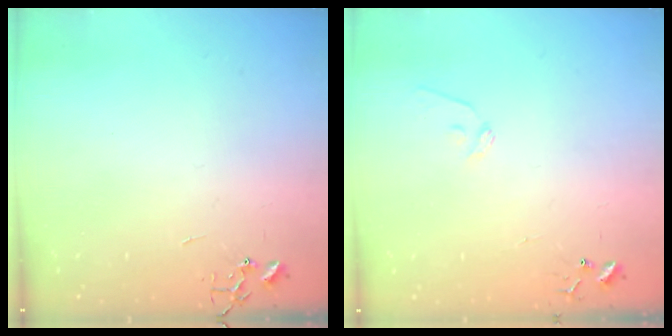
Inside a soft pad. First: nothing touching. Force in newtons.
{"total": 8.1, "press": 8.0, "slide": 0.8}